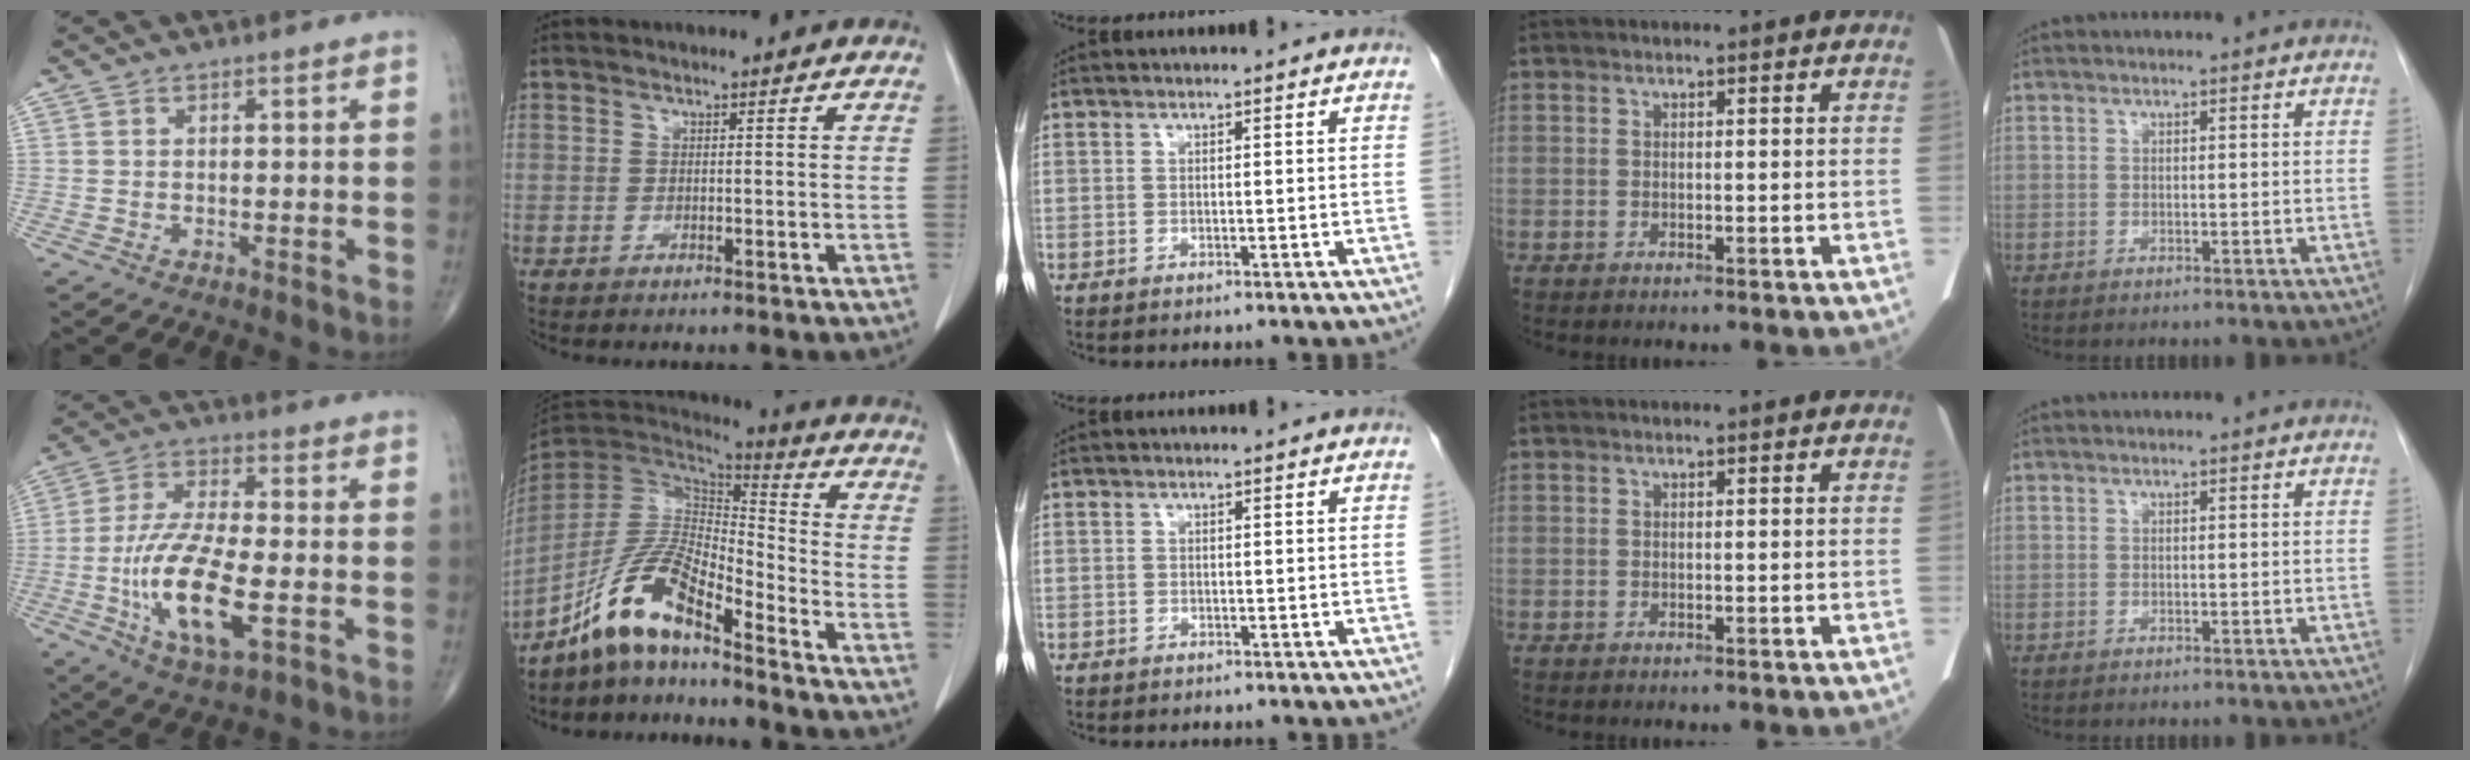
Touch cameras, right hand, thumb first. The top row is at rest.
{"thumb": {"total": 15.7, "force": [-4.1, 5.4, 14.2], "torque": [-0.288, 0.006, -0.072]}, "index": {"total": 12.0, "force": [-8.6, 2.2, 8.1], "torque": [-0.170, 0.013, -0.161]}, "middle": {"total": 0.7, "force": [-0.4, 0.6, 0.0], "torque": [-0.006, 0.005, -0.012]}}